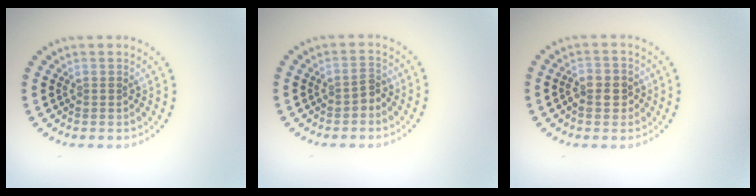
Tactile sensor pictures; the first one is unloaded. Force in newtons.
{"total": 1.3, "press": 1.1, "slide": 0.7}
{"total": 2.6, "press": 2.5, "slide": 0.7}